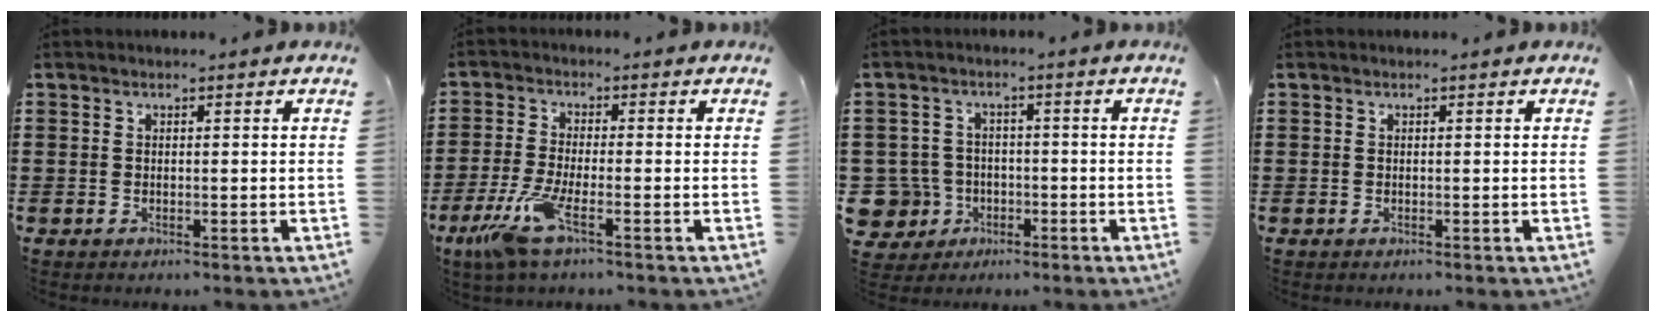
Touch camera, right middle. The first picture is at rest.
{"total": 6.6, "force": [-3.6, 1.1, 5.5], "torque": [-0.137, -0.021, -0.071]}
{"total": 7.5, "force": [-2.2, 6.7, 2.8], "torque": [-0.119, -0.002, -0.047]}
{"total": 0.0}